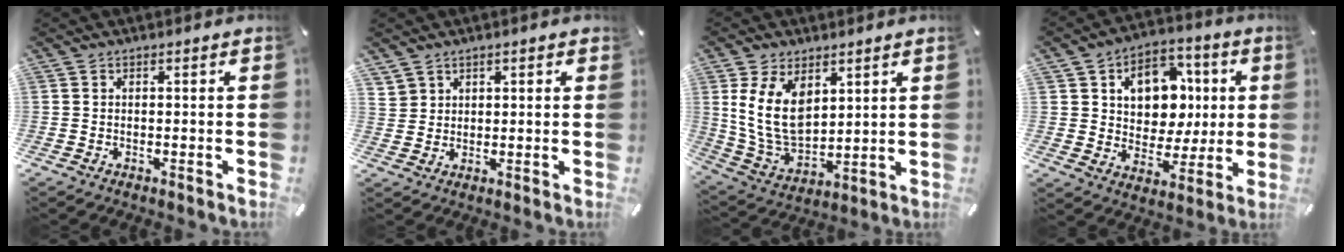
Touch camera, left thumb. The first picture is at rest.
{"total": 3.3, "force": [2.1, 2.5, -0.2], "torque": [0.001, -0.007, 0.039]}
{"total": 13.2, "force": [4.3, 9.0, 8.8], "torque": [-0.197, -0.020, 0.081]}
{"total": 12.4, "force": [2.6, 10.6, 5.9], "torque": [-0.084, -0.009, 0.054]}